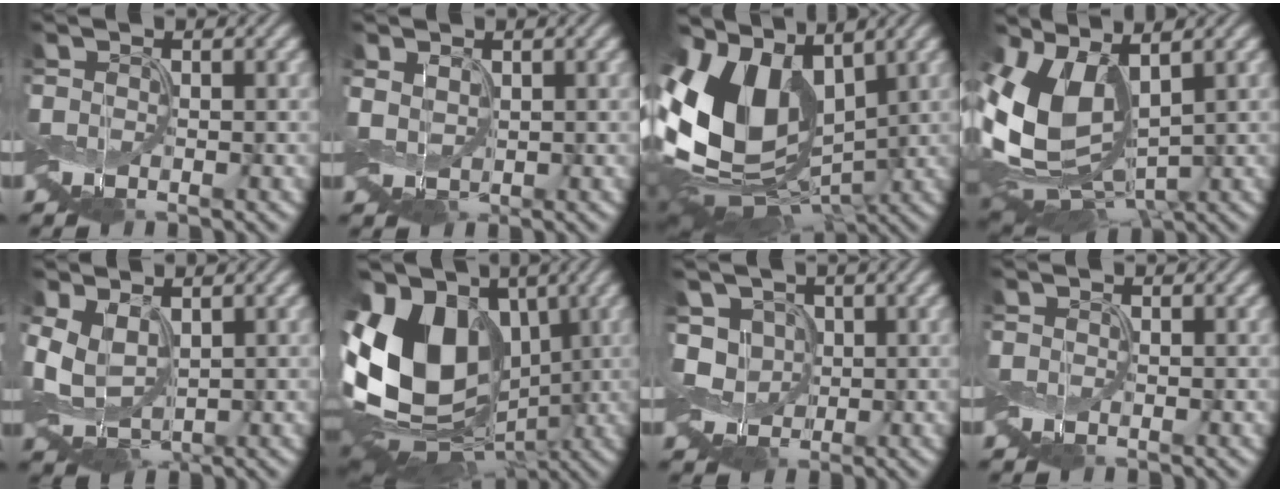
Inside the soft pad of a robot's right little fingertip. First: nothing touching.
{"total": 1.2, "force": [0.5, 1.0, 0.6], "torque": [-0.022, 0.000, 0.011]}
{"total": 14.4, "force": [1.1, 9.4, 10.8], "torque": [-0.229, 0.020, 0.003]}
{"total": 11.2, "force": [1.8, 6.8, 8.7], "torque": [-0.205, -0.008, 0.037]}
{"total": 4.3, "force": [0.6, 2.9, 3.1], "torque": [-0.082, -0.003, 0.010]}
{"total": 17.0, "force": [0.5, 12.4, 11.6], "torque": [-0.225, 0.020, -0.001]}
{"total": 3.8, "force": [0.0, 3.2, 1.9], "torque": [-0.043, -0.001, -0.008]}
{"total": 0.0}